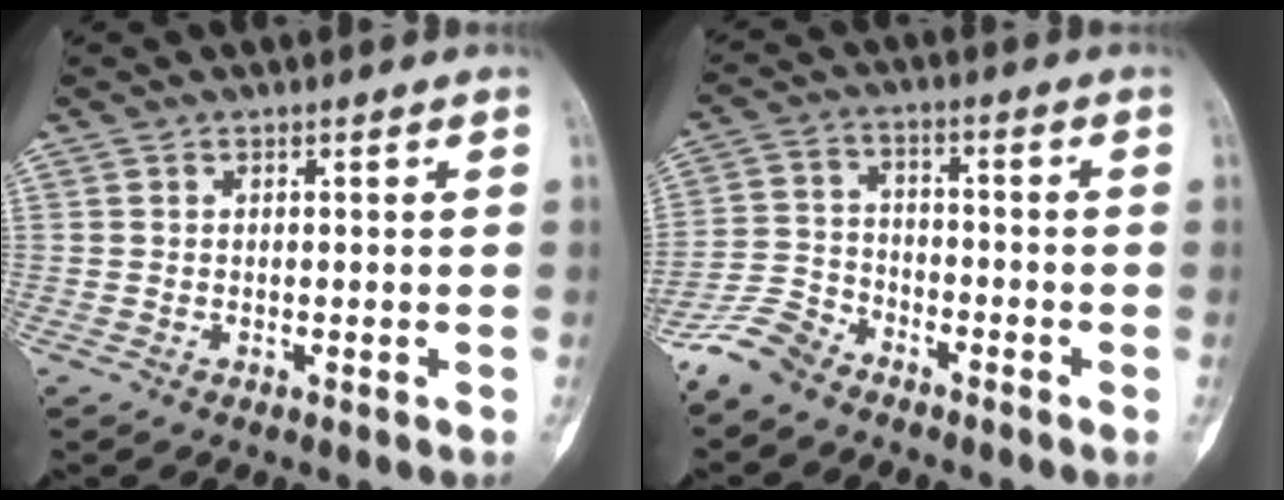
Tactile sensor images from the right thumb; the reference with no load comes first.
{"total": 7.1, "force": [-6.0, 3.3, 2.0], "torque": [-0.042, 0.024, -0.132]}